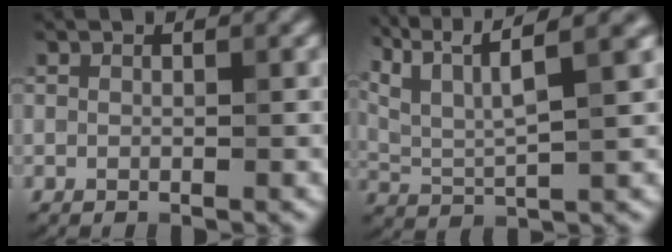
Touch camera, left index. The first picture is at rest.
{"total": 10.2, "force": [6.6, 3.0, 7.2], "torque": [-0.143, 0.034, 0.090]}